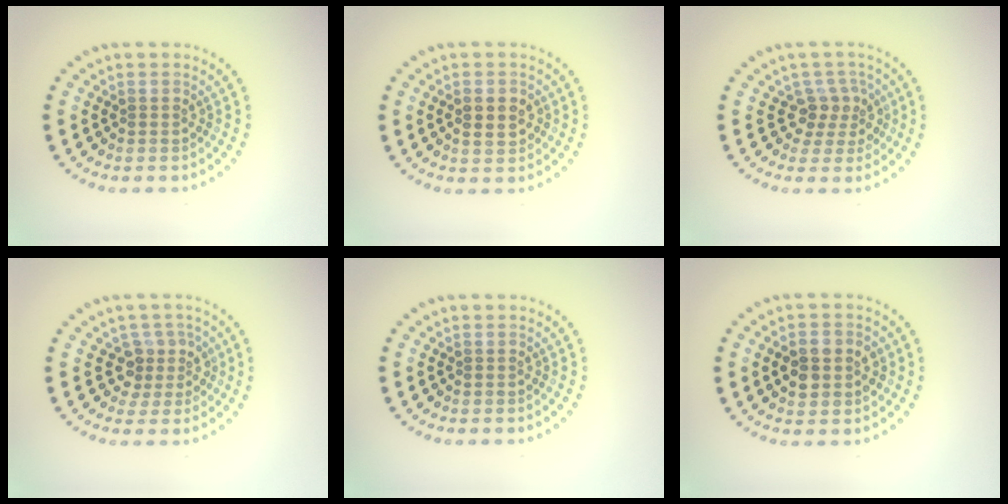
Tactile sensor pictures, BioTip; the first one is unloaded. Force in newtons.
{"total": 1.9, "press": 1.9, "slide": 0.3}
{"total": 2.7, "press": 2.0, "slide": 1.9}
{"total": 2.5, "press": 1.9, "slide": 1.7}
{"total": 0.0}
{"total": 3.6, "press": 3.6, "slide": 0.2}